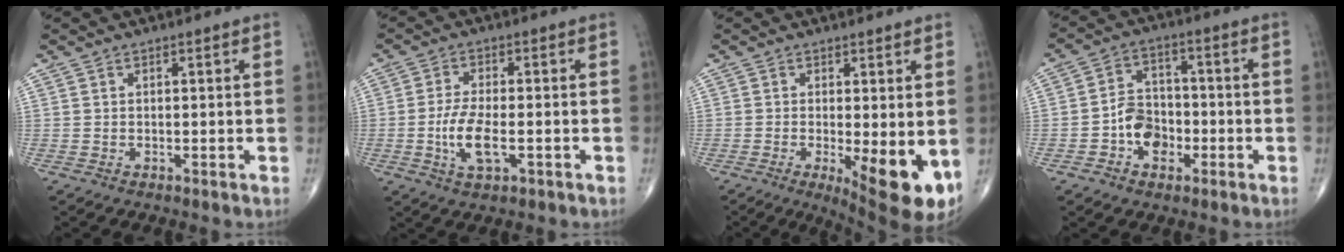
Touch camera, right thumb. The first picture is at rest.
{"total": 7.2, "force": [-1.8, 3.0, 6.3], "torque": [-0.130, 0.003, -0.032]}
{"total": 10.6, "force": [-2.5, 3.2, 9.8], "torque": [-0.136, -0.024, -0.027]}
{"total": 8.0, "force": [-2.6, 6.0, 4.6], "torque": [-0.046, 0.030, -0.052]}